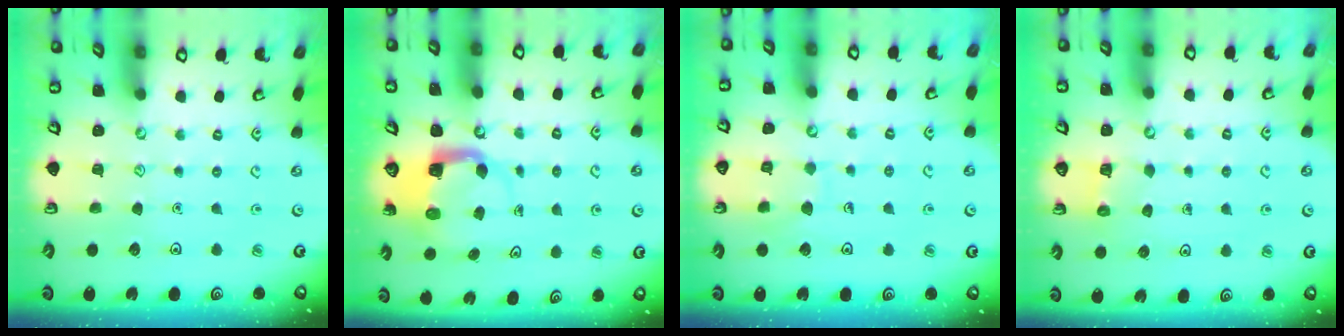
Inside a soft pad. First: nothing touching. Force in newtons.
{"total": 4.3, "press": 4.3, "slide": 0.3}
{"total": 6.5, "press": 6.5, "slide": 0.6}
{"total": 3.8, "press": 3.8, "slide": 0.1}